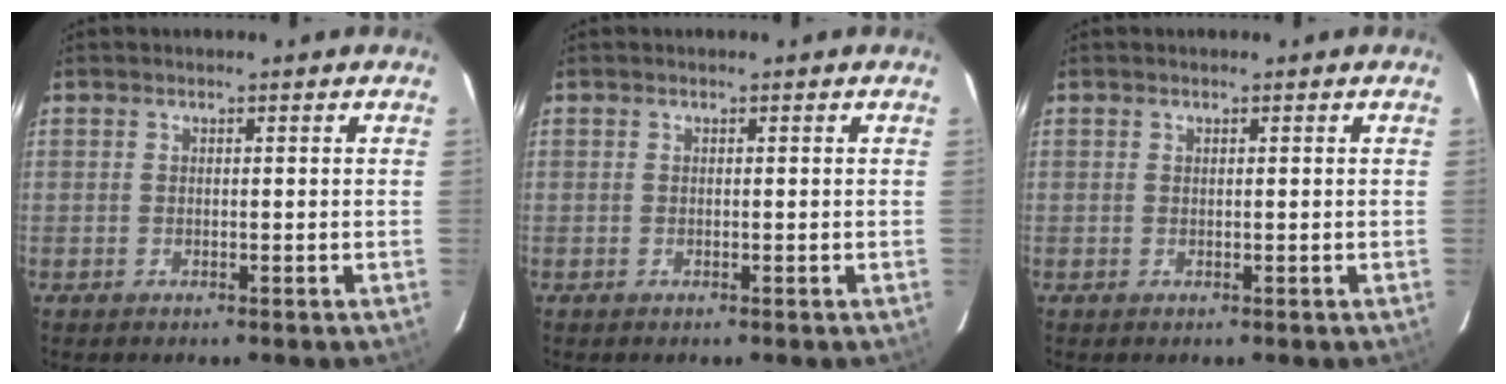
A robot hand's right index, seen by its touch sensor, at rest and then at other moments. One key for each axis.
{"total": 0.0}
{"total": 0.0}